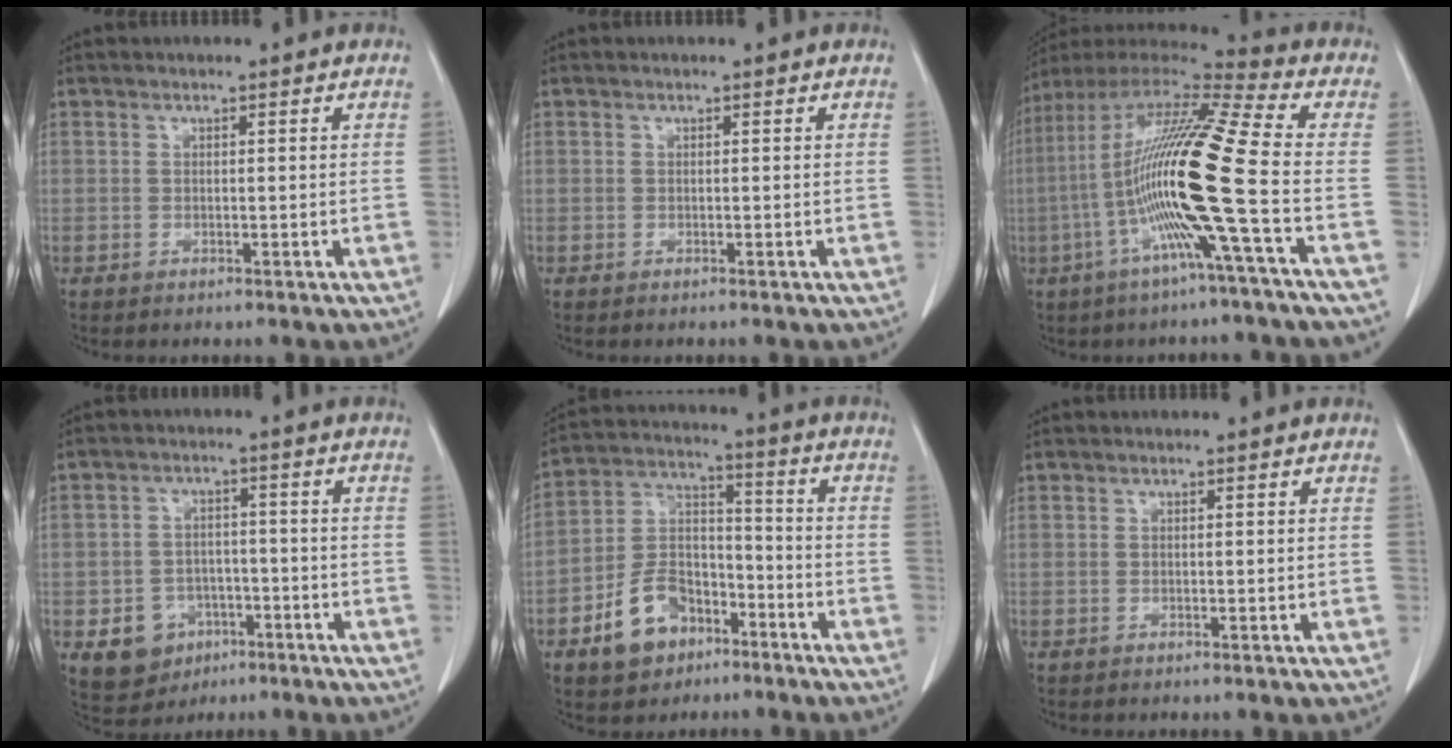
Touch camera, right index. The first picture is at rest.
{"total": 0.0}
{"total": 19.2, "force": [-4.2, -1.2, 18.8], "torque": [-0.359, -0.004, -0.096]}
{"total": 7.1, "force": [-3.0, 6.0, 2.3], "torque": [-0.042, 0.006, -0.035]}
{"total": 10.9, "force": [-6.0, 7.1, 5.7], "torque": [-0.118, 0.022, -0.100]}
{"total": 0.0}